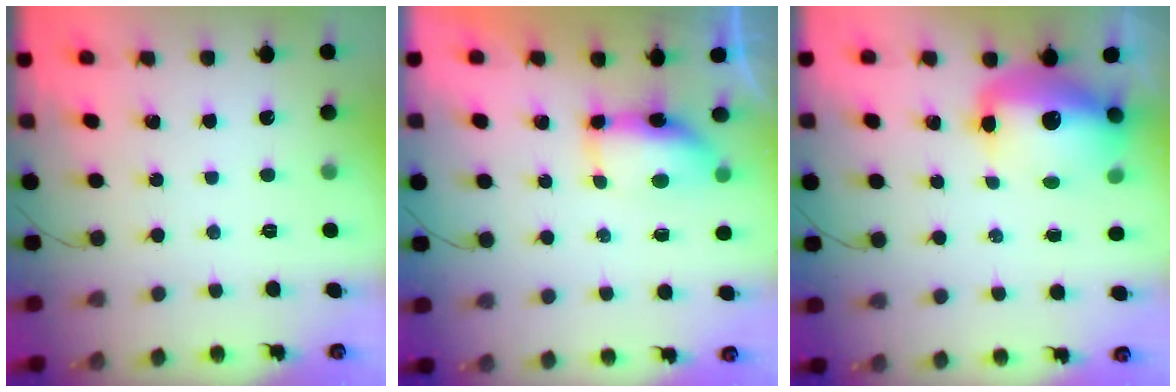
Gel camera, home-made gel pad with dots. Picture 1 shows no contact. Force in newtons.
{"total": 6.9, "press": 6.9, "slide": 0.9}
{"total": 13.5, "press": 13.2, "slide": 3.0}